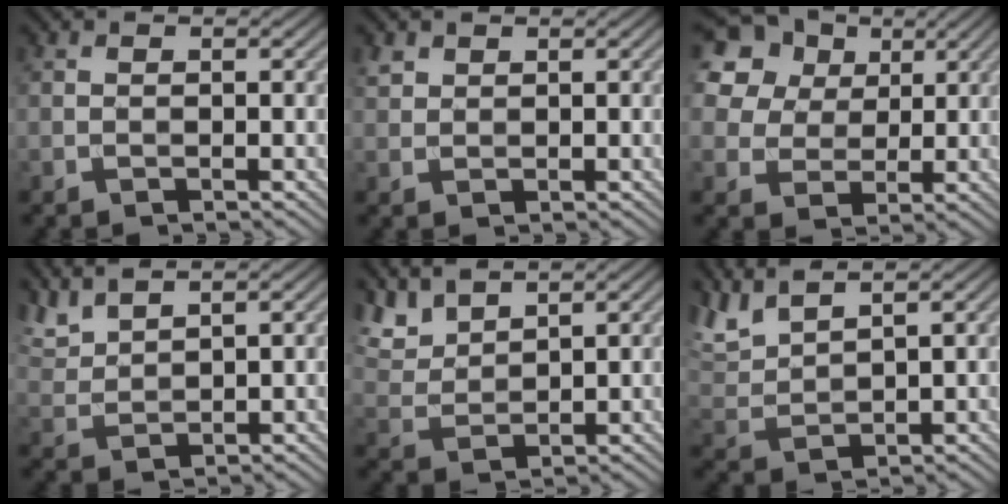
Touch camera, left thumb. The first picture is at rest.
{"total": 1.4, "force": [1.0, 0.9, 0.4], "torque": [-0.012, 0.001, 0.023]}
{"total": 15.9, "force": [8.1, 11.9, 6.8], "torque": [-0.222, 0.037, 0.174]}
{"total": 4.1, "force": [3.6, 0.7, 1.7], "torque": [-0.050, 0.008, 0.082]}
{"total": 5.3, "force": [4.6, 1.5, 2.2], "torque": [-0.065, 0.005, 0.098]}
{"total": 5.5, "force": [4.5, 1.2, 2.9], "torque": [-0.085, 0.011, 0.098]}